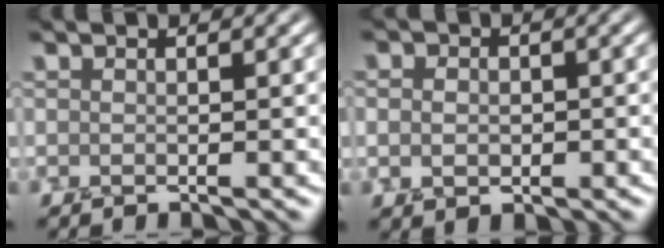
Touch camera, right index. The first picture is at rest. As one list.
[{"total": 2.4, "force": [0.0, 1.9, 1.4], "torque": [-0.013, 0.005, -0.002]}]